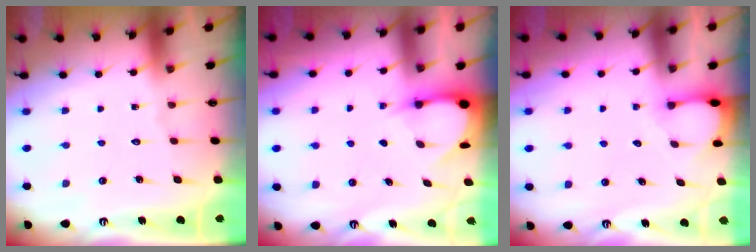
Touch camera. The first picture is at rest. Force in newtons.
{"total": 3.5, "press": 3.5, "slide": 0.4}
{"total": 2.0, "press": 1.9, "slide": 0.3}